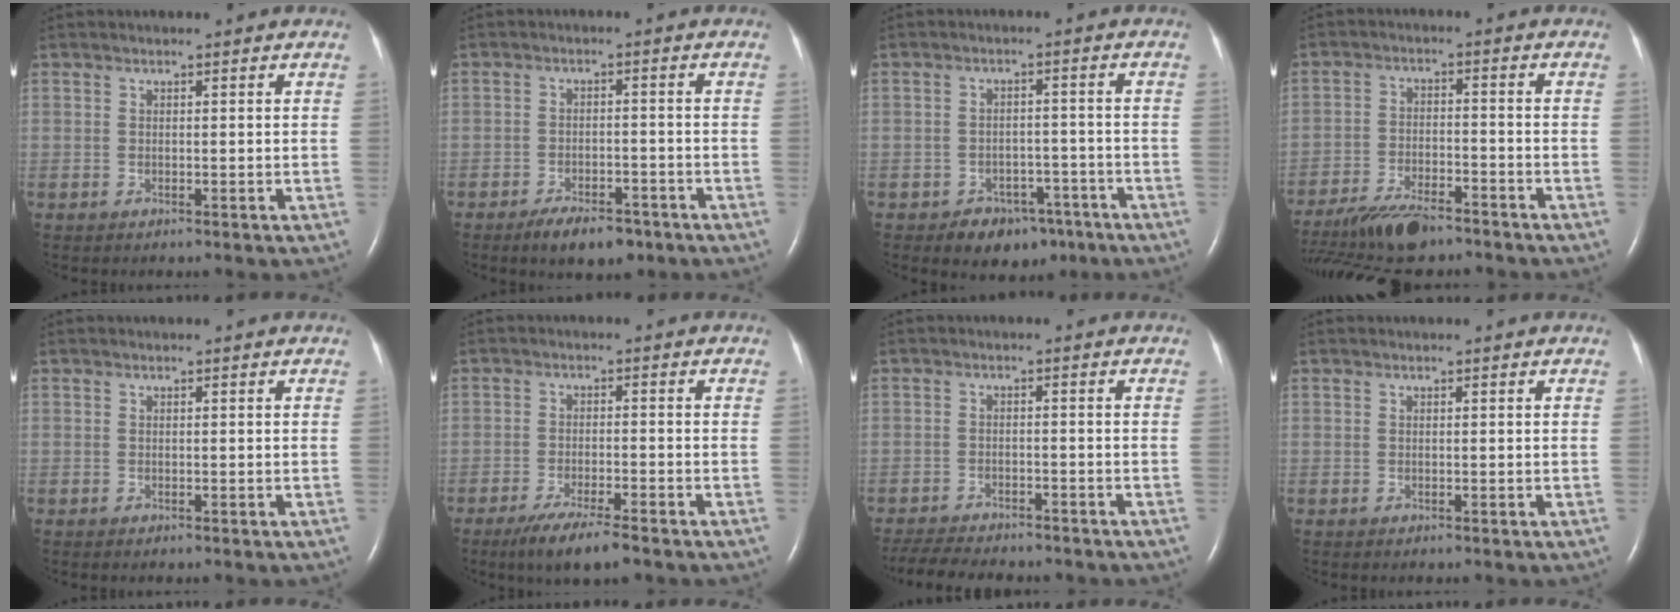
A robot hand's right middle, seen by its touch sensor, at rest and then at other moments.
{"total": 6.0, "force": [-4.4, 2.4, 3.3], "torque": [-0.055, -0.001, -0.067]}
{"total": 6.5, "force": [-4.4, 4.4, 2.0], "torque": [-0.020, 0.015, -0.056]}
{"total": 12.6, "force": [-10.4, 3.2, 6.3], "torque": [-0.119, -0.017, -0.176]}
{"total": 0.0}
{"total": 7.0, "force": [-5.1, 0.7, 4.8], "torque": [-0.084, -0.017, -0.087]}
{"total": 13.6, "force": [-12.1, 2.5, 5.8], "torque": [-0.108, -0.020, -0.169]}
{"total": 0.0}